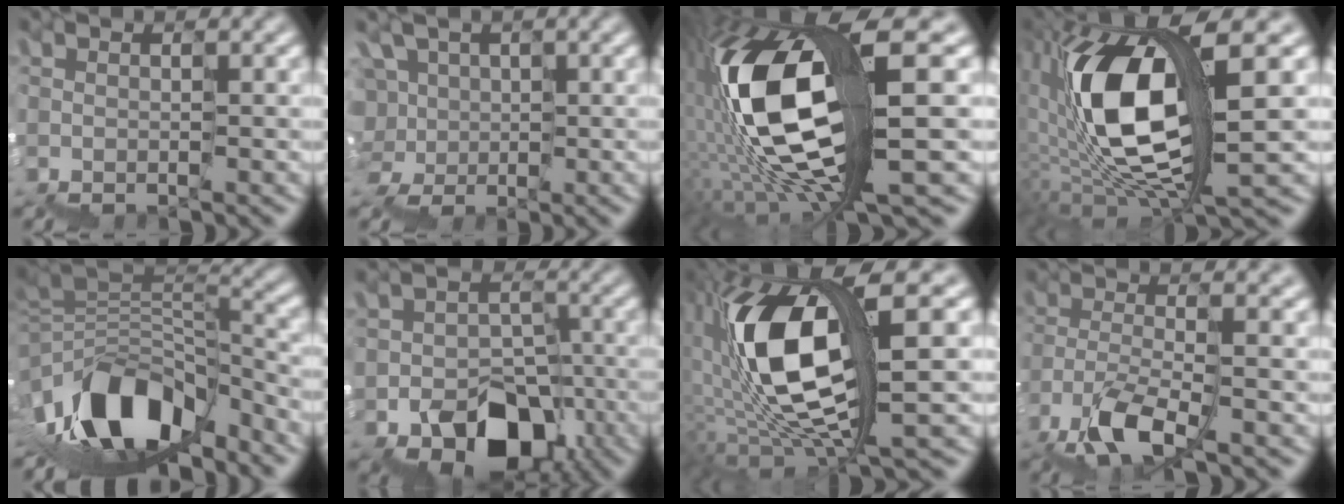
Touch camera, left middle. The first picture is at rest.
{"total": 5.1, "force": [1.4, 4.5, 2.0], "torque": [-0.042, 0.037, -0.001]}
{"total": 13.8, "force": [1.8, 3.6, 13.2], "torque": [-0.286, 0.012, 0.053]}
{"total": 10.5, "force": [2.7, 2.5, 9.8], "torque": [-0.205, 0.011, 0.057]}
{"total": 8.4, "force": [-4.4, 4.0, 6.0], "torque": [-0.102, 0.019, -0.069]}
{"total": 10.4, "force": [-5.0, 8.0, 4.4], "torque": [-0.045, -0.018, -0.082]}
{"total": 11.0, "force": [2.5, 2.3, 10.5], "torque": [-0.225, 0.009, 0.051]}
{"total": 4.6, "force": [-2.1, 1.1, 3.9], "torque": [-0.088, 0.002, -0.040]}